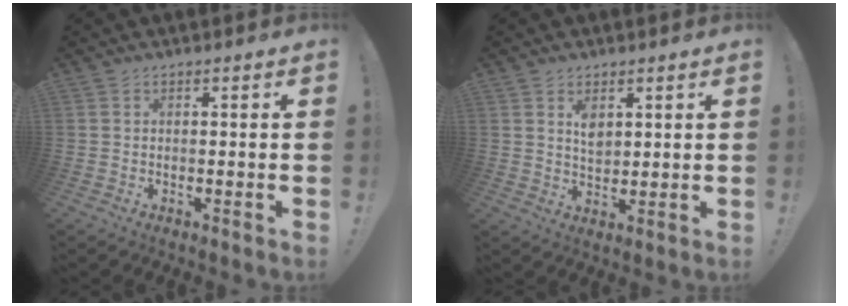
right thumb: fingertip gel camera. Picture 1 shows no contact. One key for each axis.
{"total": 5.1, "fx": 2.6, "fy": 3.3, "fz": 2.9, "tx": -0.036, "ty": -0.017, "tz": 0.045}